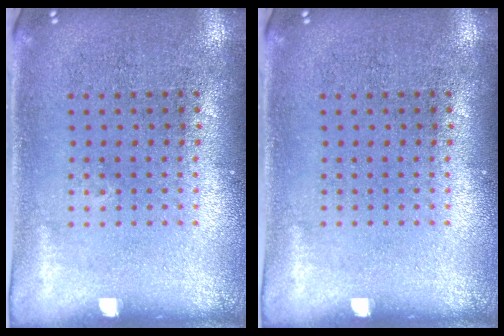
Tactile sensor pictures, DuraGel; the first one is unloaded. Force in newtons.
{"total": 0.0}